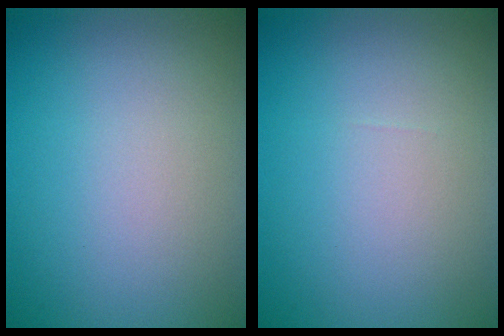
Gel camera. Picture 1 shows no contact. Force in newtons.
{"total": 0.0}